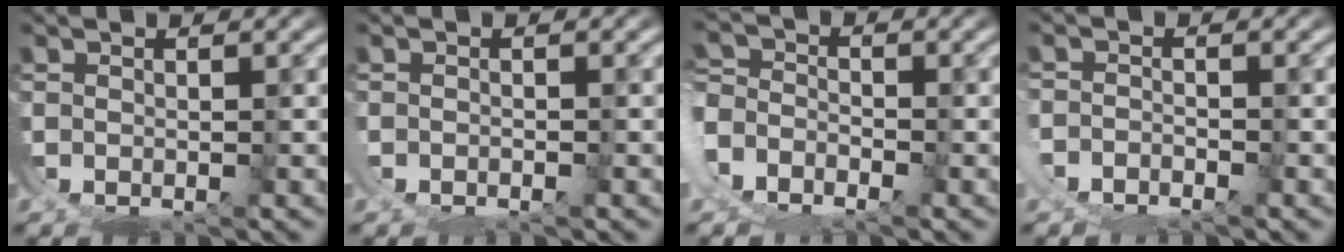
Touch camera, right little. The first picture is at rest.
{"total": 0.5, "force": [-0.1, -0.5, 0.0], "torque": [0.008, 0.002, -0.003]}
{"total": 4.2, "force": [-2.1, 3.6, 0.0], "torque": [-0.023, -0.007, -0.045]}
{"total": 1.9, "force": [-1.8, 0.6, -0.3], "torque": [0.009, 0.000, -0.033]}